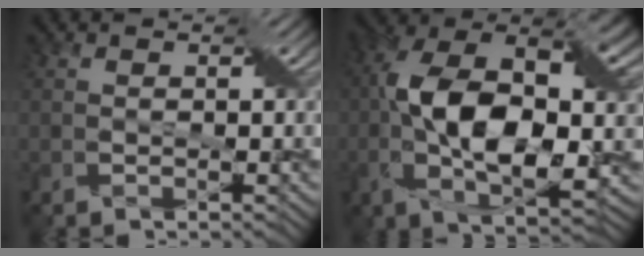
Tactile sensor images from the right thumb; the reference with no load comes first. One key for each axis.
{"total": 15.5, "fx": 0.6, "fy": 8.1, "fz": 13.2, "tx": -0.261, "ty": 0.008, "tz": 0.005}